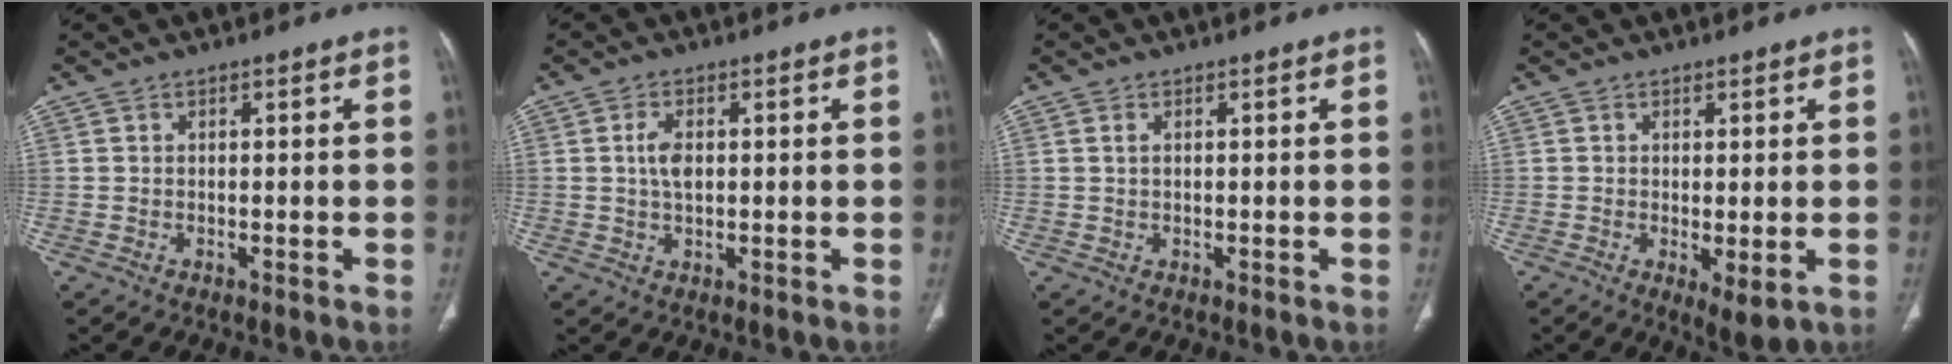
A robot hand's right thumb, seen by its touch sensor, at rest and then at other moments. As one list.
[{"total": 3.7, "force": [0.5, 2.1, 3.0], "torque": [-0.059, 0.000, 0.009]}, {"total": 0.8, "force": [0.3, 0.4, 0.6], "torque": [-0.017, 0.004, 0.008]}, {"total": 4.1, "force": [-1.0, 1.3, 3.7], "torque": [-0.063, -0.017, -0.010]}]